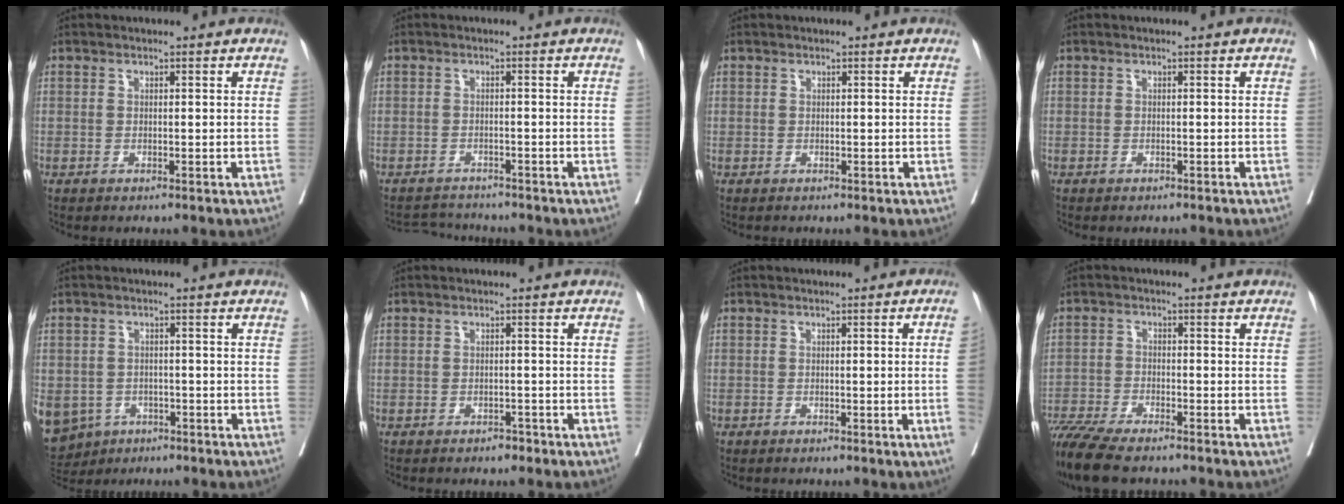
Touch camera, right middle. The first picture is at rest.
{"total": 3.5, "force": [-3.4, 0.1, -0.4], "torque": [0.005, -0.013, -0.056]}
{"total": 0.0}
{"total": 1.0, "force": [-0.9, 0.3, 0.2], "torque": [-0.010, -0.003, -0.014]}
{"total": 13.6, "force": [-6.5, 11.1, 4.6], "torque": [-0.146, -0.007, -0.081]}
{"total": 1.3, "force": [-1.0, 0.5, 0.6], "torque": [-0.010, 0.000, -0.012]}
{"total": 2.6, "force": [-0.5, -0.6, 2.4], "torque": [-0.033, -0.002, -0.007]}
{"total": 10.4, "force": [-8.7, 1.5, 5.4], "torque": [-0.095, -0.023, -0.147]}